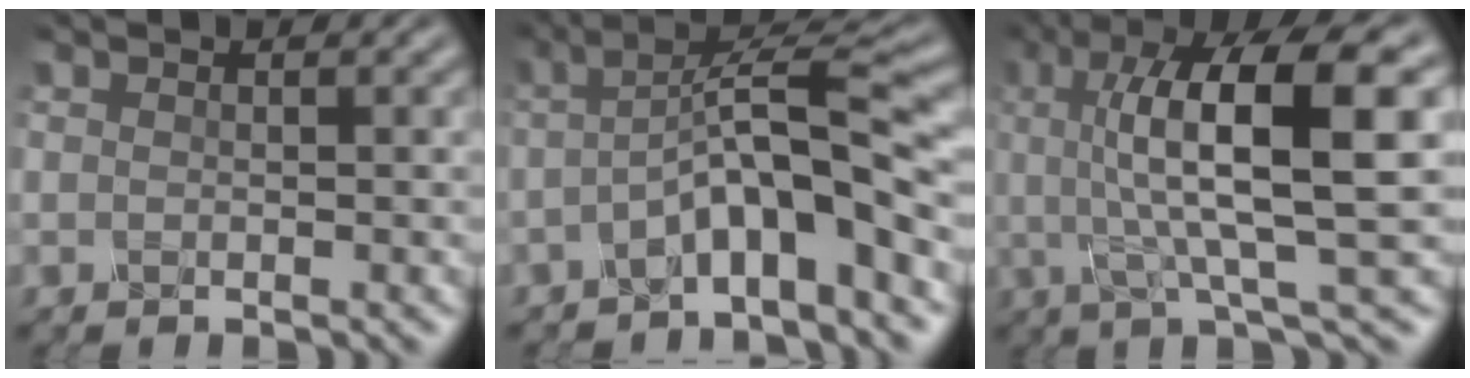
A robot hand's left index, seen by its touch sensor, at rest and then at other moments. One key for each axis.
{"total": 6.1, "fx": -1.7, "fy": 0.9, "fz": 5.7, "tx": -0.099, "ty": 0.020, "tz": -0.034}
{"total": 11.7, "fx": 1.8, "fy": 2.9, "fz": 11.2, "tx": -0.170, "ty": 0.017, "tz": 0.037}